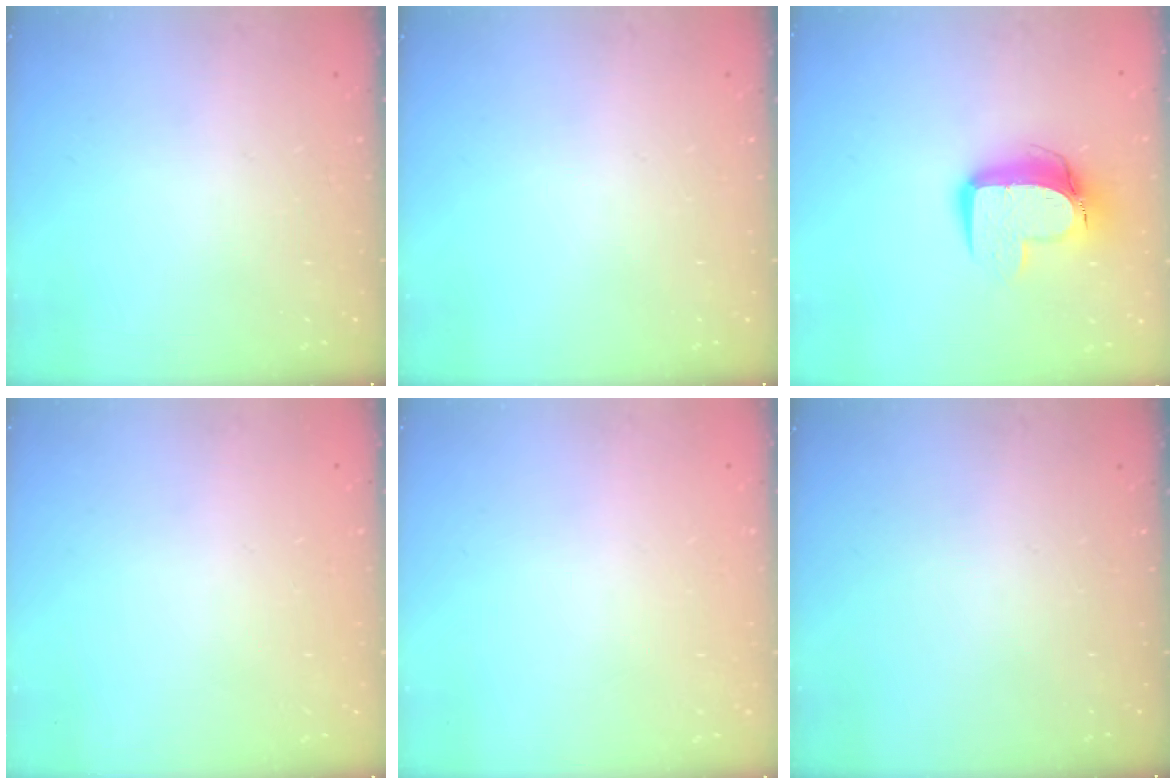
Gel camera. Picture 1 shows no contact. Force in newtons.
{"total": 0.0}
{"total": 11.5, "press": 11.5, "slide": 1.0}
{"total": 0.0}
{"total": 0.0}
{"total": 0.0}